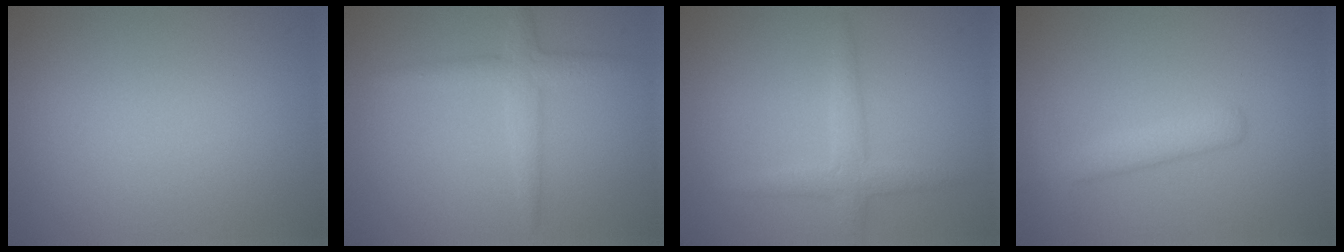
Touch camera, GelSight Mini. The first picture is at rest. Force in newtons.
{"total": 2.5, "press": 2.5, "slide": 0.1}
{"total": 2.4, "press": 2.4, "slide": 0.0}
{"total": 2.3, "press": 2.3, "slide": 0.1}